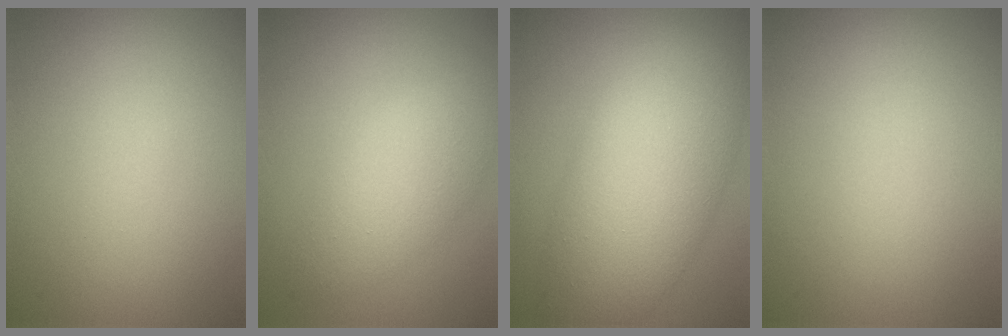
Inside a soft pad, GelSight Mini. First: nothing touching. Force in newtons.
{"total": 3.8, "press": 3.8, "slide": 0.3}
{"total": 9.3, "press": 9.3, "slide": 0.6}
{"total": 0.0}